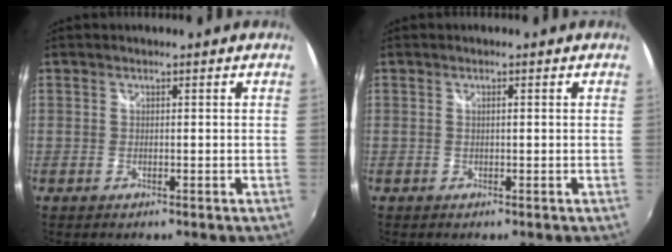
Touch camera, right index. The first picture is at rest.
{"total": 0.8, "force": [0.2, 0.0, 0.7], "torque": [-0.015, 0.002, 0.002]}